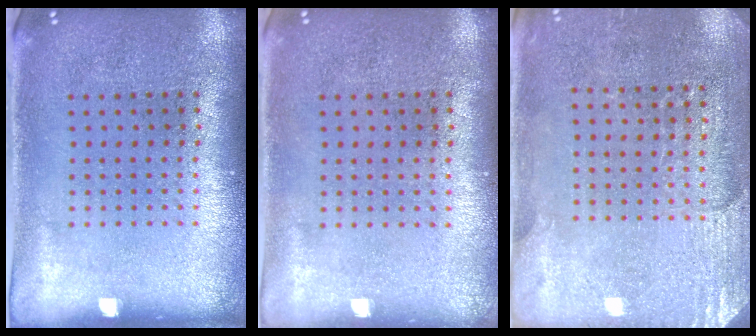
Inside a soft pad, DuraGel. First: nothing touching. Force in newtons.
{"total": 0.0}
{"total": 2.8, "press": 2.6, "slide": 0.8}